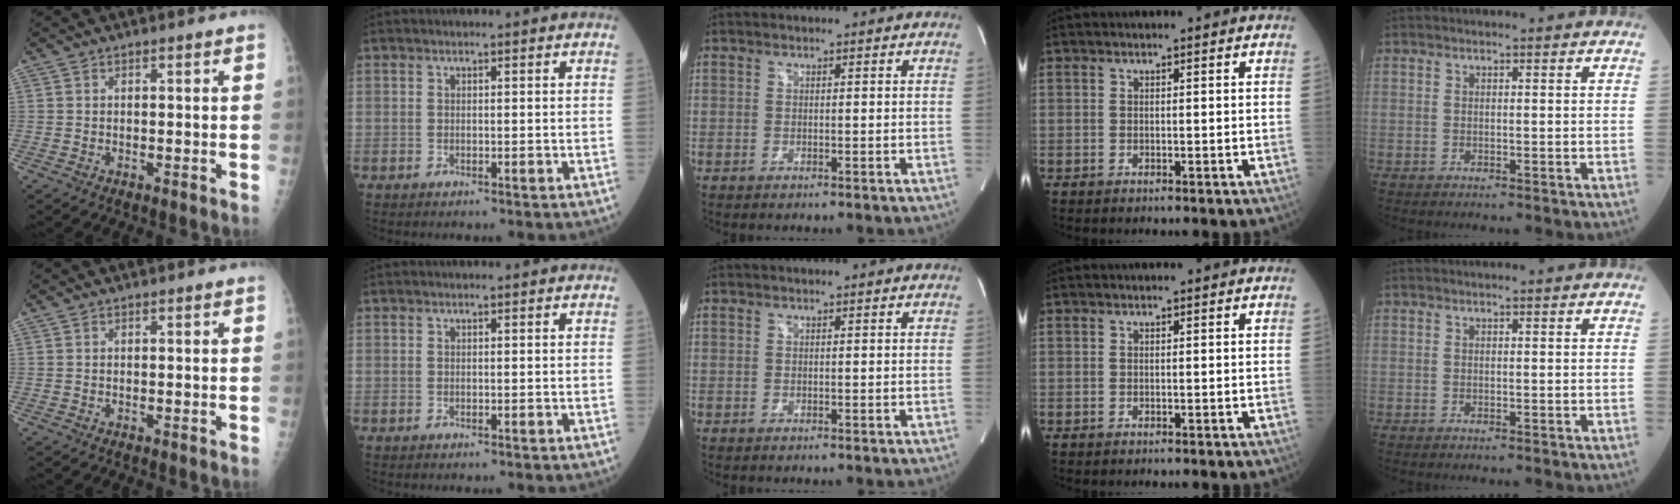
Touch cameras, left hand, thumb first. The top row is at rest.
{}